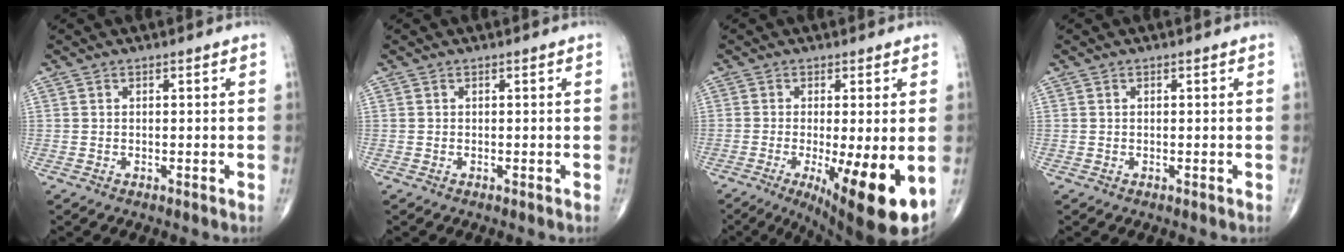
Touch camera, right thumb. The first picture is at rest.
{"total": 0.0}
{"total": 14.2, "force": [-4.3, 3.1, 13.2], "torque": [-0.171, -0.025, -0.053]}
{"total": 0.0}